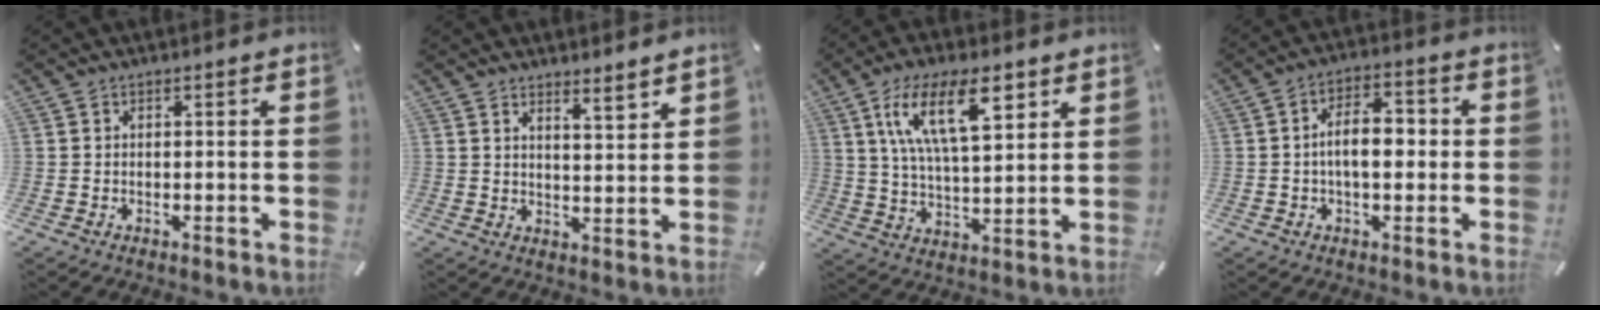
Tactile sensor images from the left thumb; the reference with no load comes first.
{"total": 4.1, "force": [4.0, 0.2, 0.8], "torque": [-0.009, -0.034, 0.070]}
{"total": 16.2, "force": [7.9, 6.8, 12.4], "torque": [-0.240, -0.014, 0.130]}
{"total": 8.1, "force": [-0.6, 4.5, 6.7], "torque": [-0.102, 0.006, -0.018]}